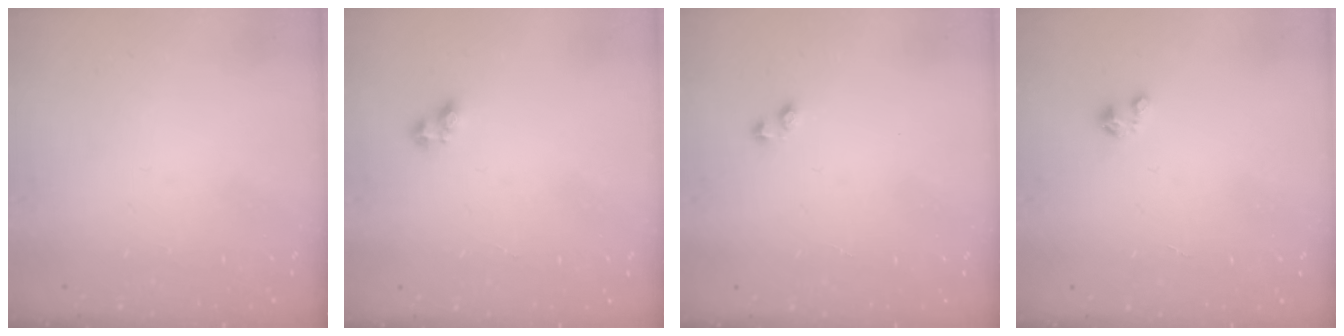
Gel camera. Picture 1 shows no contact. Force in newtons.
{"total": 3.6, "press": 3.4, "slide": 1.2}
{"total": 0.9, "press": 0.8, "slide": 0.5}
{"total": 0.0}